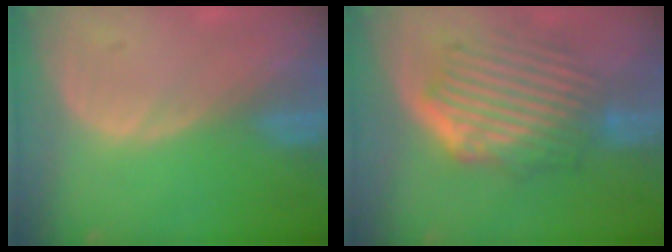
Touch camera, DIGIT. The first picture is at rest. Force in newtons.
{"total": 9.6, "press": 8.5, "slide": 4.5}